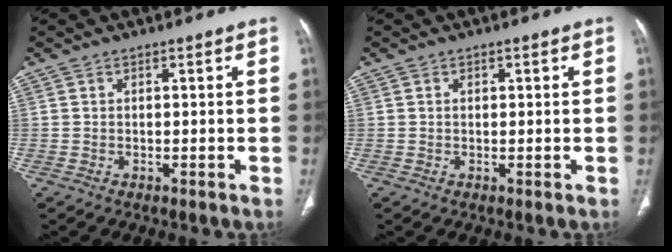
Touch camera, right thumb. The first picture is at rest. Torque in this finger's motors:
{"motor_torque": [-0.09, -0.49, -0.18, 0.34, -0.03]}